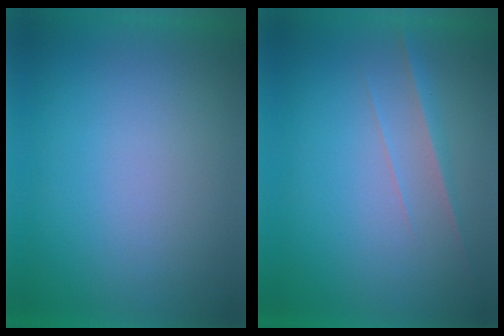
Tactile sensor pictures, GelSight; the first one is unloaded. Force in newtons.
{"total": 2.9}